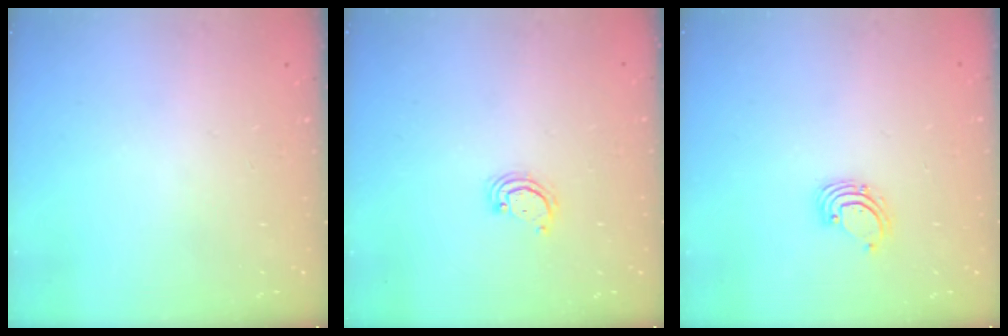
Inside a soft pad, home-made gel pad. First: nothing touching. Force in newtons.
{"total": 3.3, "press": 3.3, "slide": 0.4}
{"total": 2.3, "press": 2.3, "slide": 0.2}